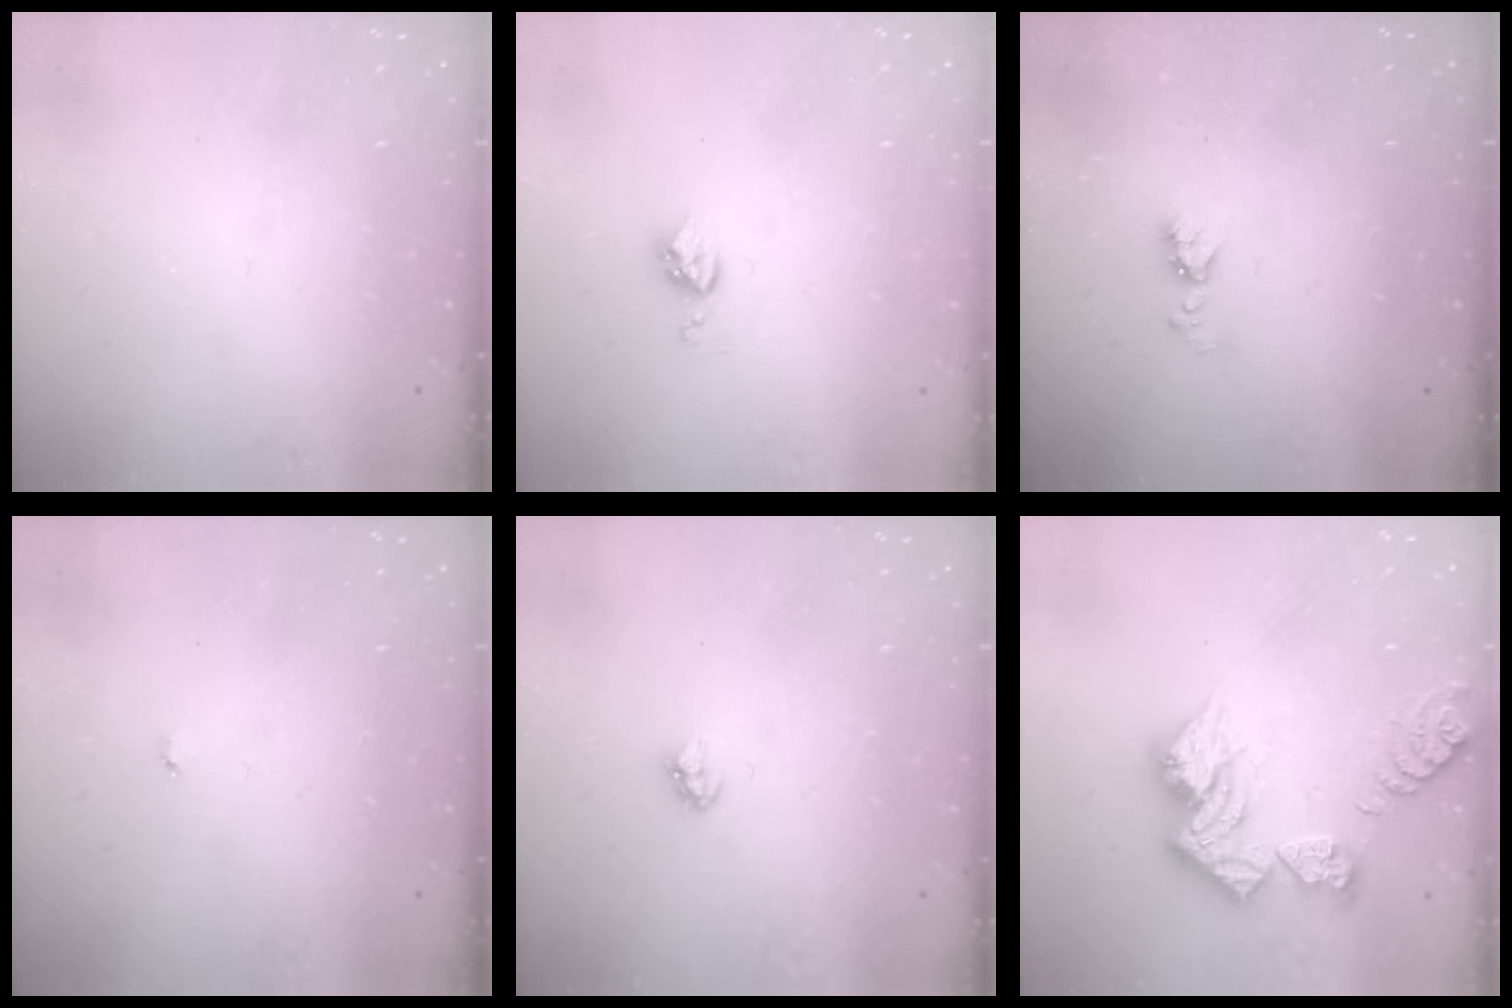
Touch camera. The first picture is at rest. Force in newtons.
{"total": 3.6, "press": 3.6, "slide": 0.4}
{"total": 5.9, "press": 5.9, "slide": 0.8}
{"total": 2.9, "press": 2.9, "slide": 0.3}
{"total": 3.1, "press": 3.1, "slide": 0.2}
{"total": 15.7, "press": 15.6, "slide": 1.7}